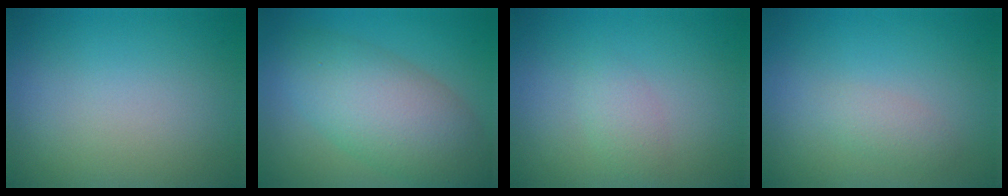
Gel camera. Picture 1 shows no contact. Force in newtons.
{"total": 7.8, "press": 7.8, "slide": 0.4}
{"total": 1.6, "press": 1.6, "slide": 0.0}
{"total": 1.3, "press": 1.3, "slide": 0.0}